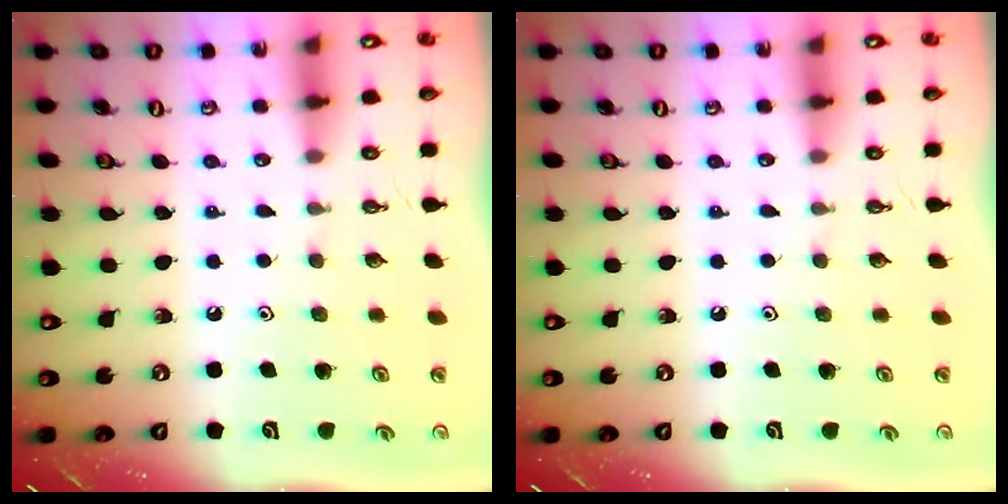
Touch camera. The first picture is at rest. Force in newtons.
{"total": 0.0}